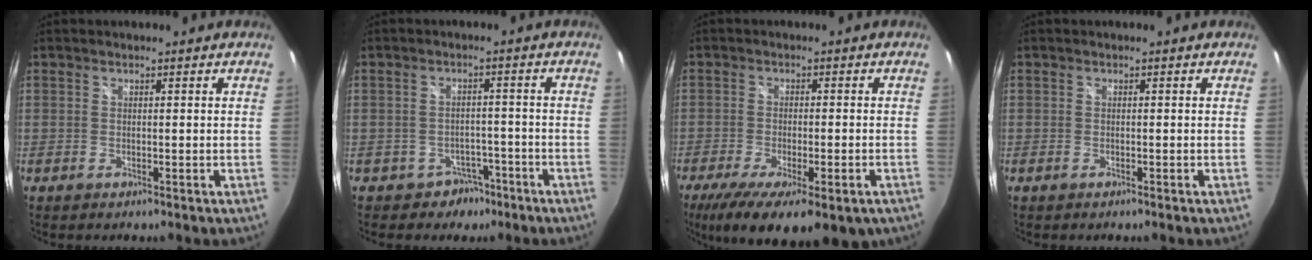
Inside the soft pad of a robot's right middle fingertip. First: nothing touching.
{"total": 4.7, "force": [-3.1, 3.5, 0.4], "torque": [-0.012, 0.021, -0.037]}
{"total": 16.3, "force": [-10.2, 5.4, 11.6], "torque": [-0.221, -0.061, -0.151]}
{"total": 0.7, "force": [-0.6, 0.2, 0.4], "torque": [-0.008, -0.001, -0.011]}